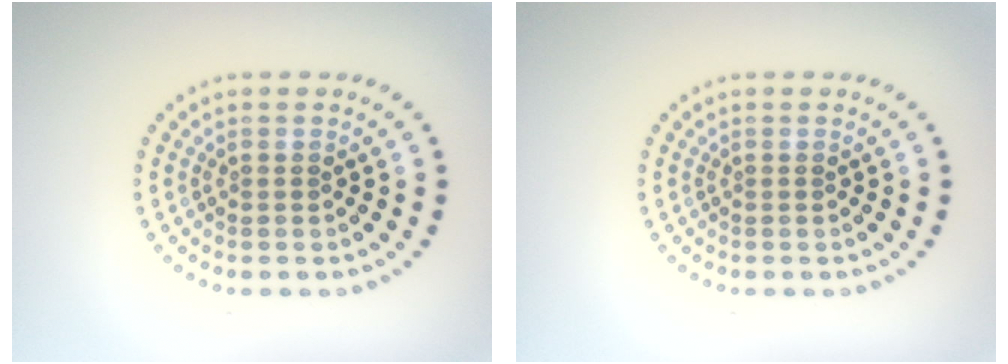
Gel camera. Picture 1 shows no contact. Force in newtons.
{"total": 0.0}